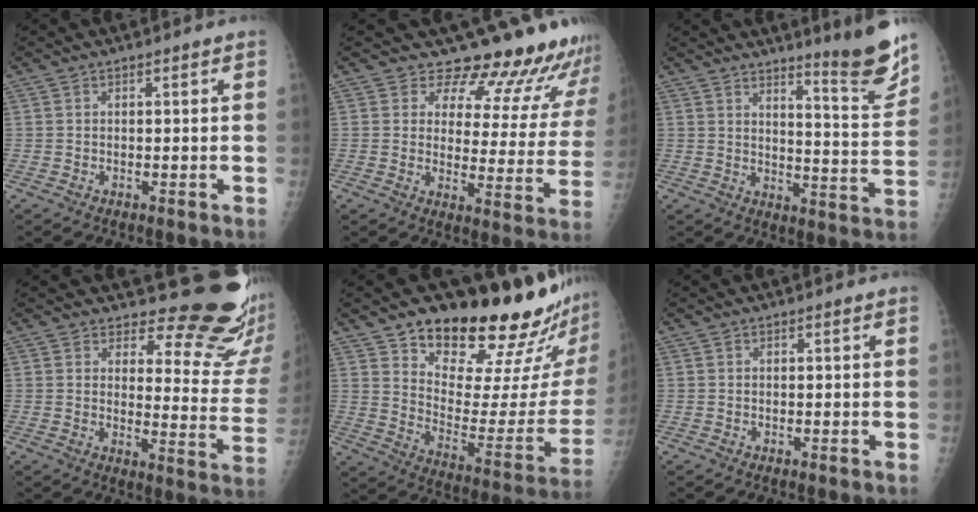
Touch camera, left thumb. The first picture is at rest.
{"total": 17.8, "force": [16.7, 5.4, 2.9], "torque": [0.021, -0.146, 0.185]}
{"total": 11.3, "force": [9.0, 0.6, 6.9], "torque": [-0.077, -0.081, 0.130]}
{"total": 16.2, "force": [14.5, 4.8, 5.4], "torque": [-0.019, -0.151, 0.159]}
{"total": 26.3, "force": [19.9, 7.8, 15.3], "torque": [-0.180, -0.129, 0.282]}
{"total": 0.0}